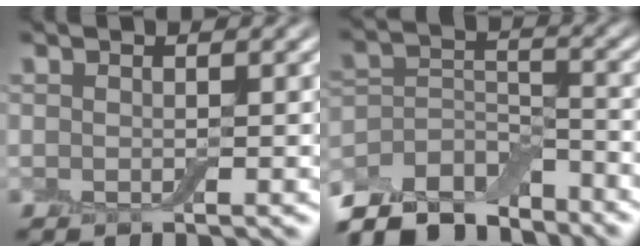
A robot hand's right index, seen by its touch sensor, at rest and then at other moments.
{"total": 8.7, "force": [-7.3, 3.6, 3.1], "torque": [-0.057, 0.004, -0.135]}